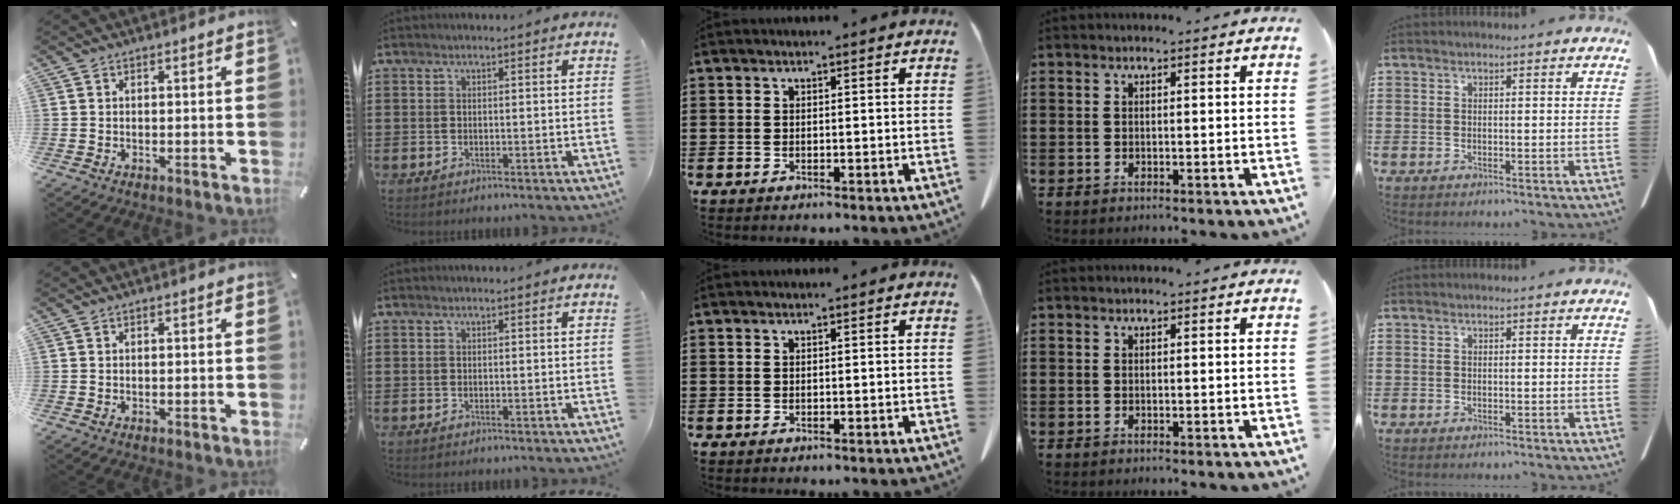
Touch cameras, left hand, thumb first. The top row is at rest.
{}